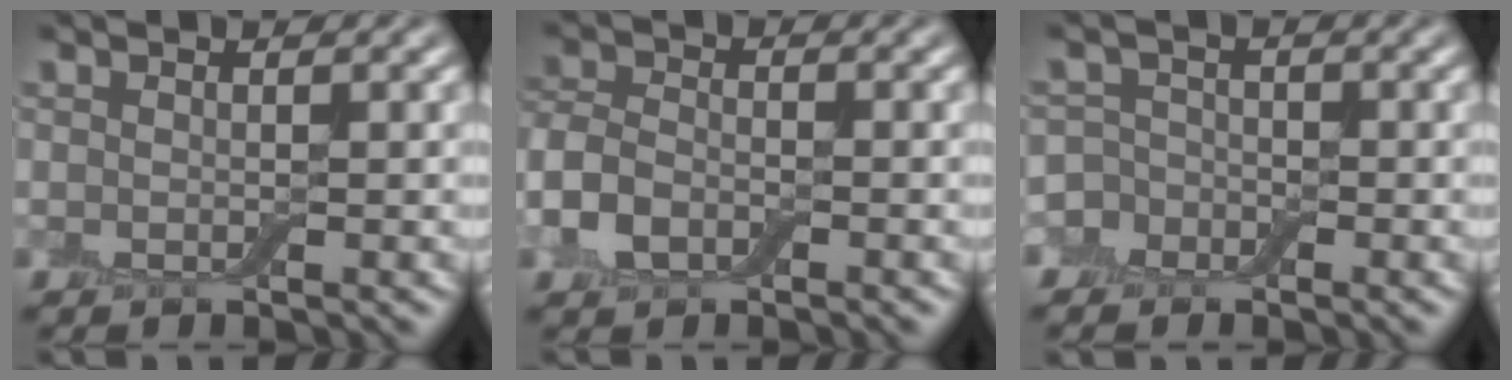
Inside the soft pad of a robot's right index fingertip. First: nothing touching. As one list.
[{"total": 3.7, "force": [-1.9, 2.3, 2.3], "torque": [-0.047, 0.004, -0.049]}, {"total": 3.9, "force": [-2.3, 3.1, 0.8], "torque": [0.007, 0.004, -0.058]}]